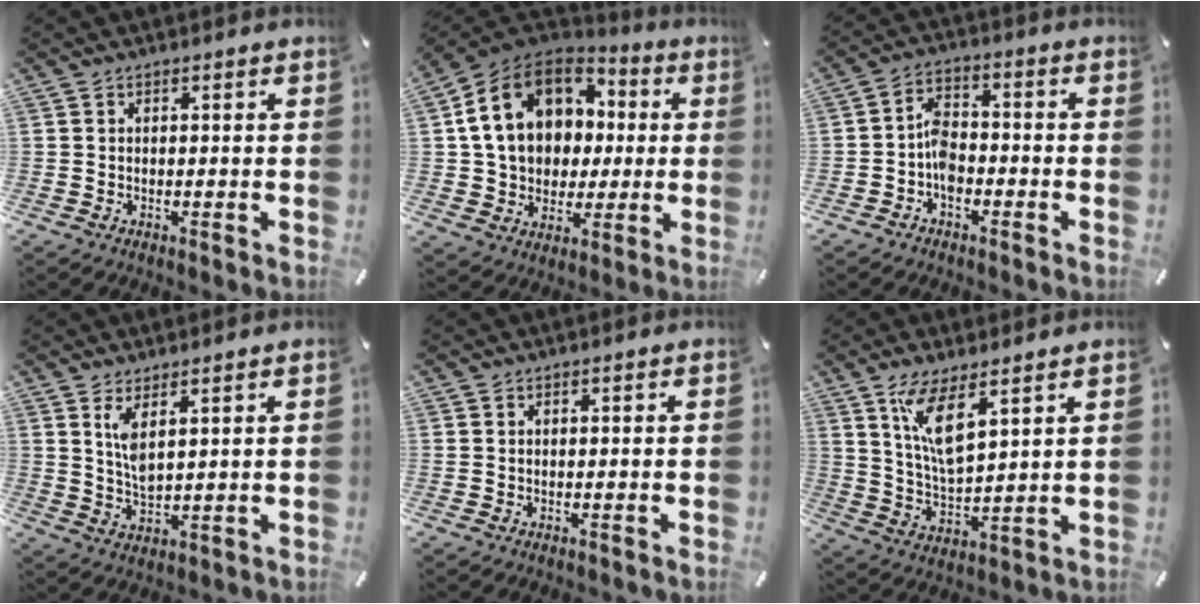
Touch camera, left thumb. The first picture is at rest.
{"total": 17.1, "force": [3.3, 14.3, 8.8], "torque": [-0.177, 0.005, 0.068]}
{"total": 6.3, "force": [-2.7, 4.4, 3.7], "torque": [-0.073, 0.021, -0.049]}
{"total": 5.3, "force": [2.9, 1.8, 4.1], "torque": [-0.081, -0.013, 0.051]}
{"total": 0.0}
{"total": 9.9, "force": [6.3, 3.0, 7.0], "torque": [-0.150, -0.027, 0.111]}